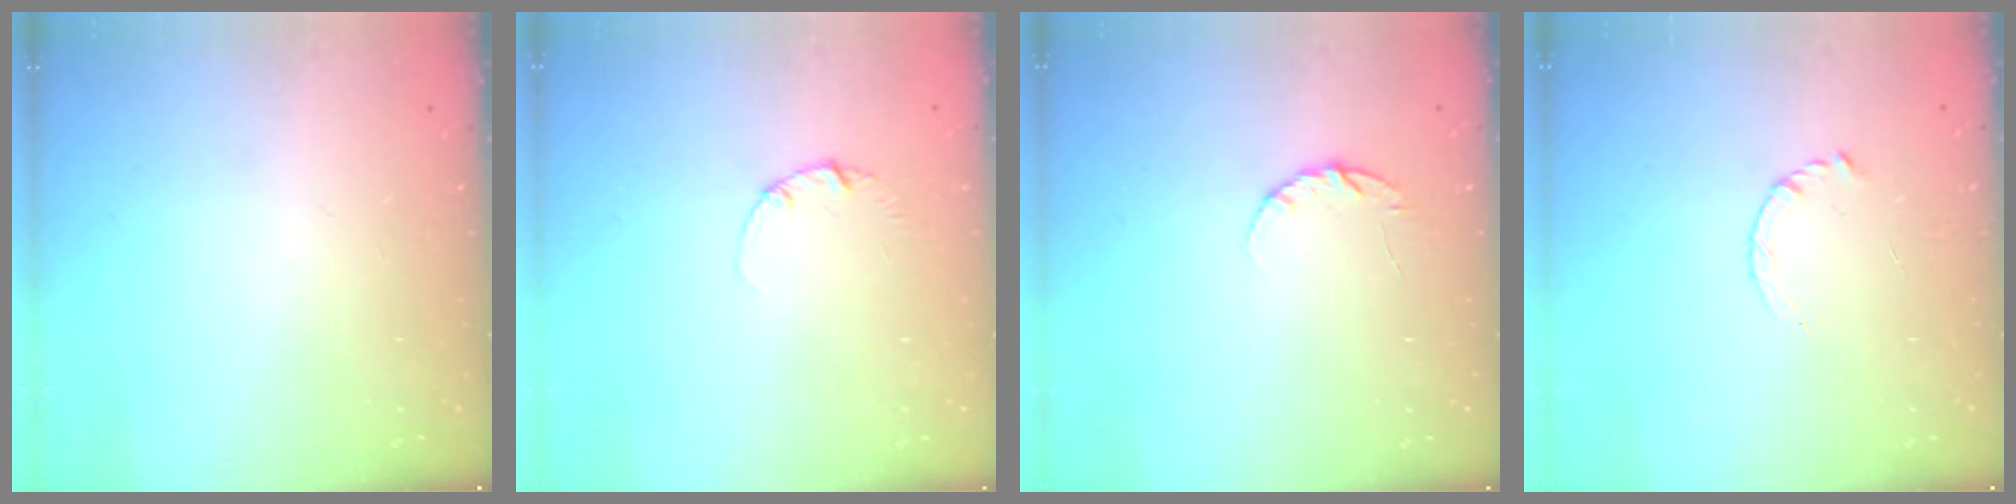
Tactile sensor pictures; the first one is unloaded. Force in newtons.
{"total": 1.3, "press": 1.3, "slide": 0.2}
{"total": 4.8, "press": 4.7, "slide": 0.6}
{"total": 3.9, "press": 3.9, "slide": 0.5}